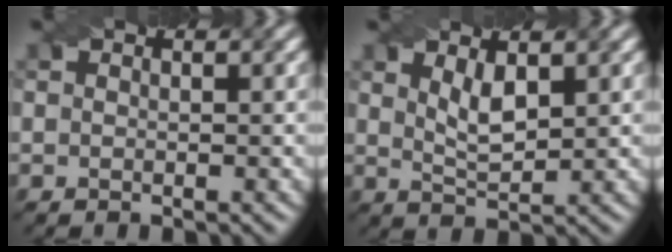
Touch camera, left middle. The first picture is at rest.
{"total": 2.6, "force": [1.2, 0.9, 2.1], "torque": [-0.044, -0.007, 0.027]}